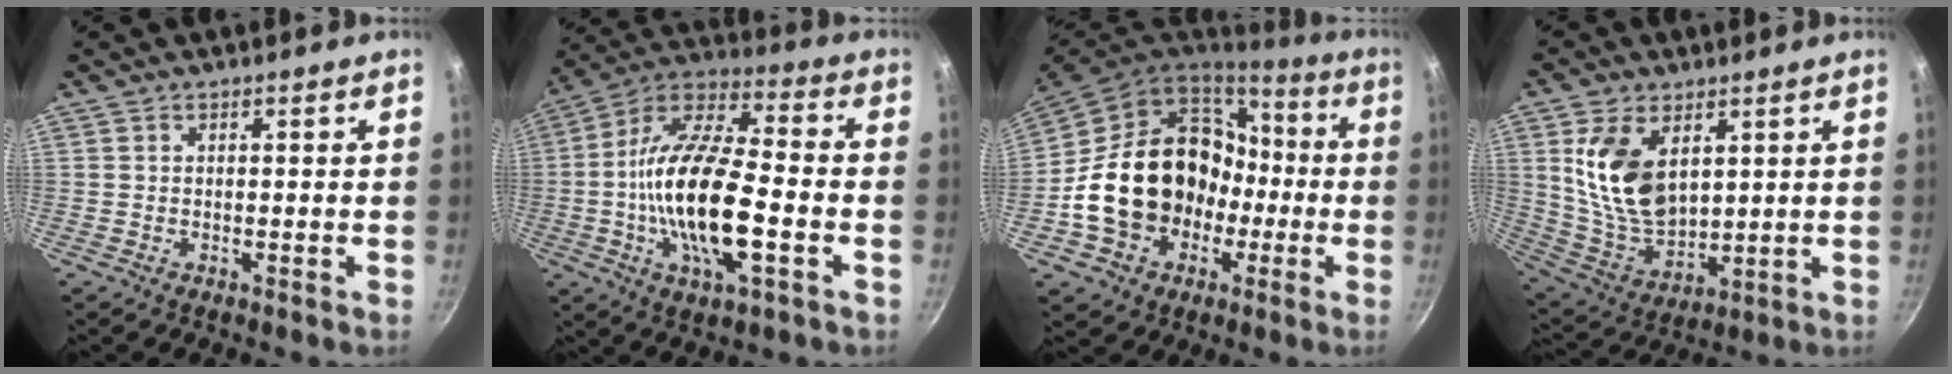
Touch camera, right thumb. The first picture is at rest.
{"total": 21.2, "force": [-3.9, 8.2, 19.2], "torque": [-0.356, 0.024, -0.088]}
{"total": 22.7, "force": [-2.8, 18.3, 13.2], "torque": [-0.217, 0.062, -0.024]}
{"total": 14.2, "force": [4.3, 8.6, 10.4], "torque": [-0.175, -0.036, 0.097]}